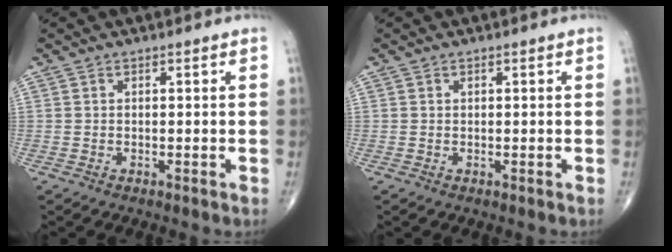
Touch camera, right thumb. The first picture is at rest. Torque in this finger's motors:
{"motor_torque": [-0.38, -0.35, -0.03, 0.32, 0.02]}